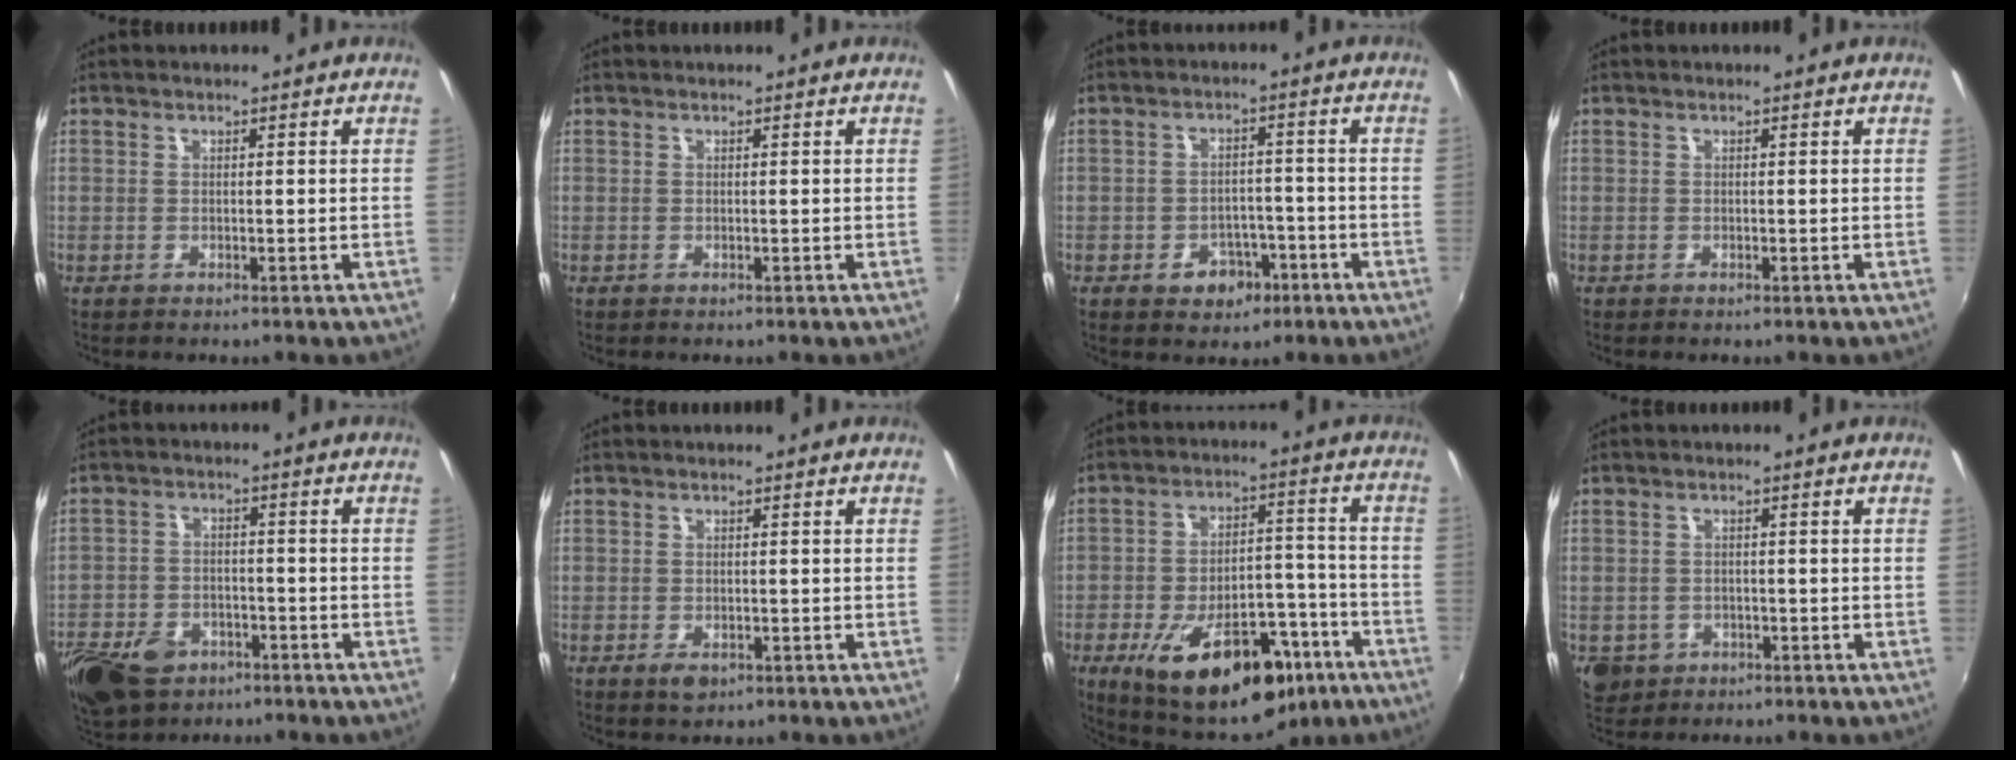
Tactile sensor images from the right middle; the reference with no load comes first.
{"total": 0.0}
{"total": 5.7, "force": [-3.0, 4.2, 2.4], "torque": [-0.049, 0.011, -0.029]}
{"total": 0.0}
{"total": 14.0, "force": [-8.4, 8.9, 6.8], "torque": [-0.182, -0.013, -0.146]}
{"total": 2.3, "force": [-1.2, 1.4, 1.4], "torque": [-0.027, -0.007, -0.017]}
{"total": 21.7, "force": [-12.6, 10.1, 14.4], "torque": [-0.246, 0.002, -0.167]}
{"total": 5.1, "force": [-1.8, 4.4, 1.8], "torque": [-0.045, -0.005, -0.023]}